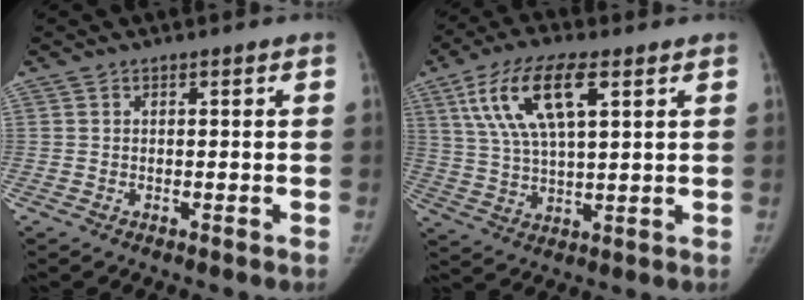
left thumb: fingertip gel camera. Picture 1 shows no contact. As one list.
[{"total": 14.3, "force": [6.1, 5.5, 11.7], "torque": [-0.222, -0.002, 0.114]}]